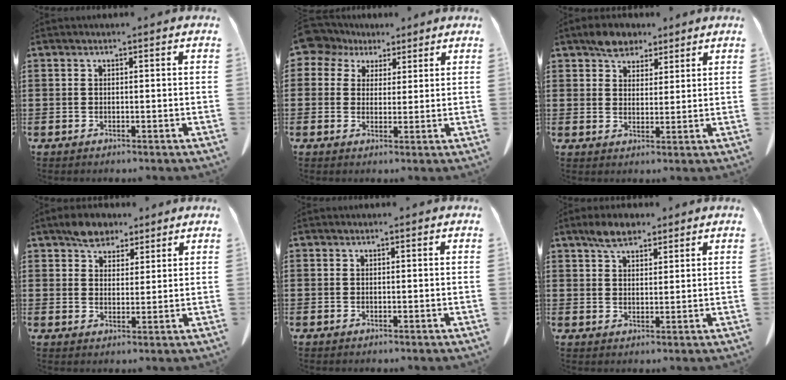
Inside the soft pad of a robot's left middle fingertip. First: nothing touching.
{"total": 5.8, "force": [3.7, 4.1, 1.7], "torque": [-0.053, 0.001, 0.066]}
{"total": 4.8, "force": [3.7, 2.8, 1.1], "torque": [-0.027, 0.009, 0.071]}
{"total": 5.0, "force": [3.9, 2.8, 1.2], "torque": [-0.029, 0.006, 0.075]}
{"total": 0.0}
{"total": 4.5, "force": [3.4, 1.9, 2.2], "torque": [-0.052, 0.005, 0.063]}